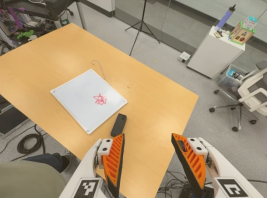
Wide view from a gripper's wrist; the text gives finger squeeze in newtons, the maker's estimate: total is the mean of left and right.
{"total": 0.0}